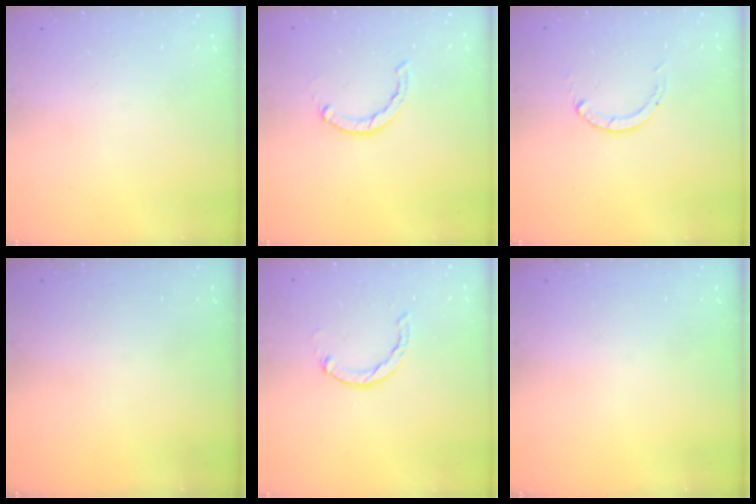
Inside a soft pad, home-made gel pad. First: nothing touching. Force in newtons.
{"total": 1.2, "press": 1.2, "slide": 0.2}
{"total": 0.0}
{"total": 0.0}
{"total": 2.0, "press": 2.0, "slide": 0.4}
{"total": 0.0}